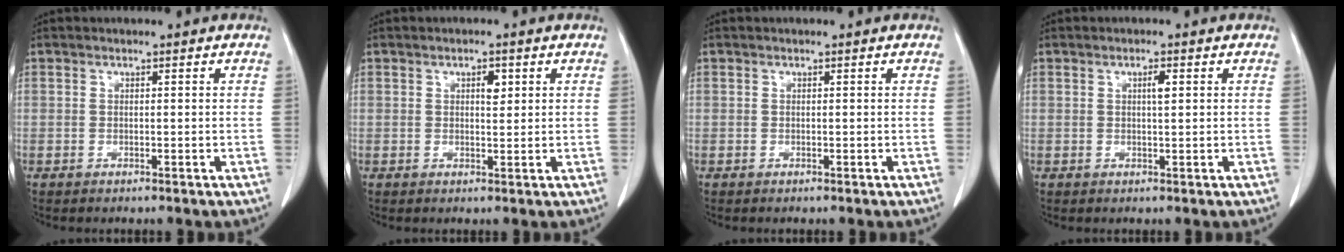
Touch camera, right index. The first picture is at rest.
{"total": 2.1, "force": [0.8, 0.9, 1.7], "torque": [-0.024, -0.001, 0.012]}
{"total": 0.0}
{"total": 1.7, "force": [0.5, 0.2, 1.6], "torque": [-0.026, 0.002, 0.007]}